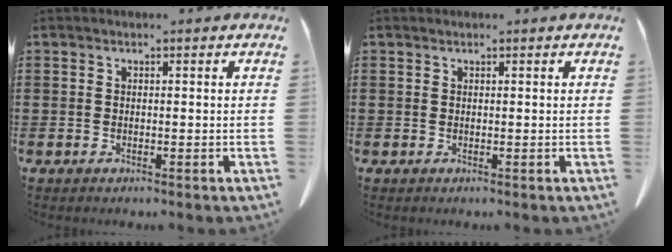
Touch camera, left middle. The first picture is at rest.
{"total": 0.0}